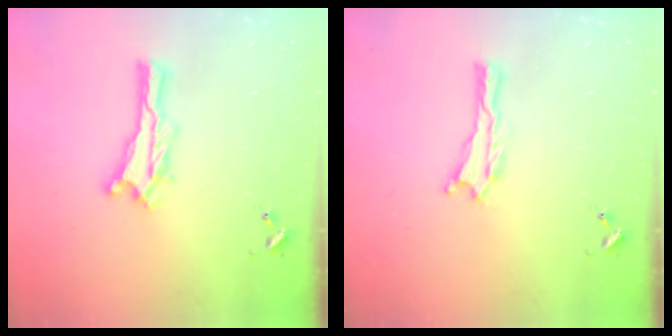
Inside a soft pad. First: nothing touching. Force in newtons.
{"total": 0.0}